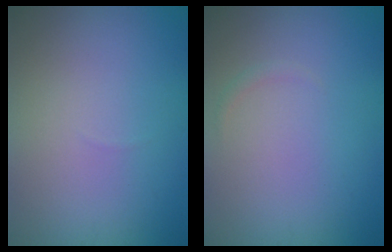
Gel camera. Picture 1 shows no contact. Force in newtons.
{"total": 0.5, "press": 0.5, "slide": 0.0}